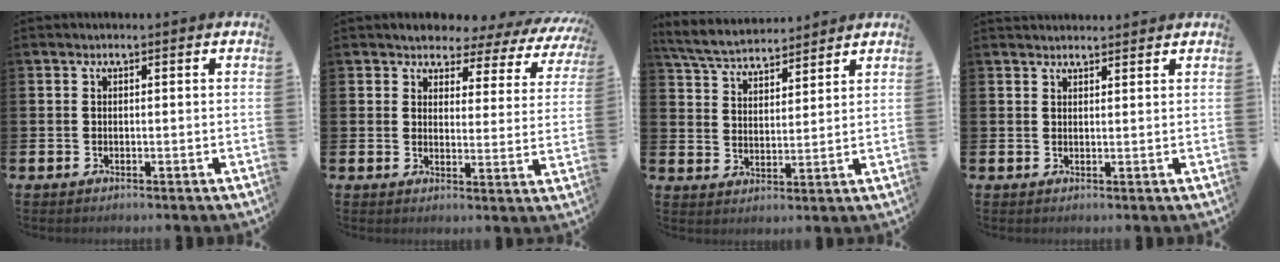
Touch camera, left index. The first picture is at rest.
{"total": 2.9, "force": [2.5, 1.5, 0.4], "torque": [-0.019, -0.030, 0.033]}
{"total": 5.8, "force": [5.7, 1.0, 0.9], "torque": [-0.041, -0.029, 0.101]}
{"total": 1.9, "force": [1.9, 0.3, 0.0], "torque": [0.010, -0.010, 0.032]}